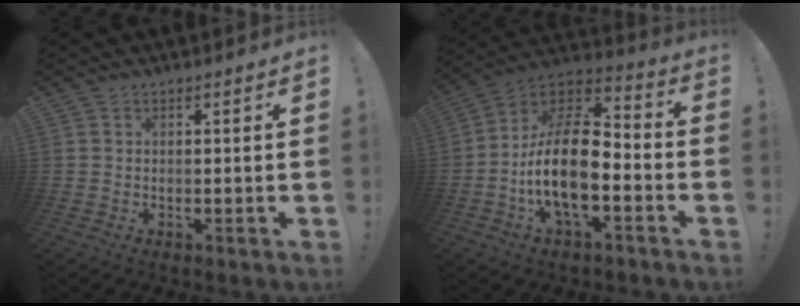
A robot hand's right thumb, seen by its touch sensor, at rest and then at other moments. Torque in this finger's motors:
{"motor_torque": [0.23, 0.78, 1.92, -0.85, 0.38]}